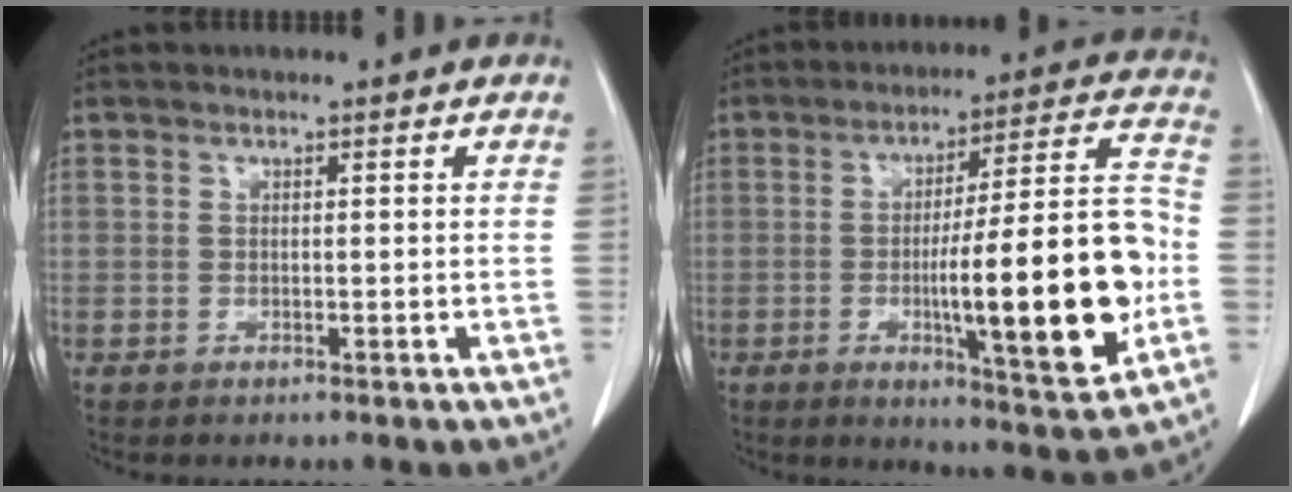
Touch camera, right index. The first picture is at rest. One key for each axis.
{"total": 20.2, "fx": -3.9, "fy": 2.0, "fz": 19.8, "tx": -0.282, "ty": 0.006, "tz": -0.050}